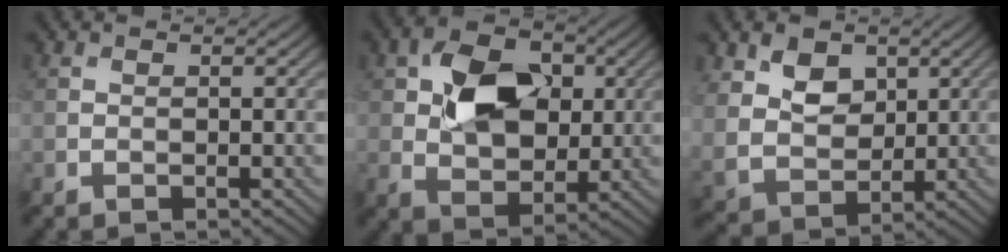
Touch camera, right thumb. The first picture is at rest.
{"total": 9.5, "force": [1.9, 6.4, 6.8], "torque": [-0.124, 0.005, 0.030]}
{"total": 6.1, "force": [2.9, 4.2, 3.4], "torque": [-0.088, -0.011, 0.045]}